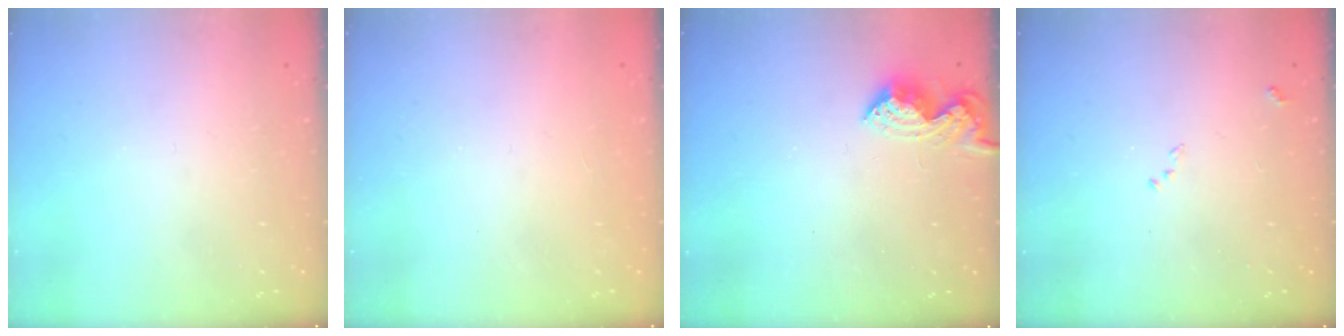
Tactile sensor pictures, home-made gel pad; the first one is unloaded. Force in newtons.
{"total": 1.2, "press": 1.2, "slide": 0.1}
{"total": 9.4, "press": 9.4, "slide": 0.3}
{"total": 8.4, "press": 8.3, "slide": 0.9}